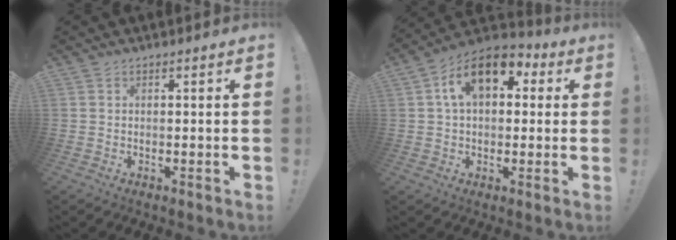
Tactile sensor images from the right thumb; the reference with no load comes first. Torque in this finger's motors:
{"motor_torque": [1.44, 2.76, 0.88, -0.32, 0.34]}